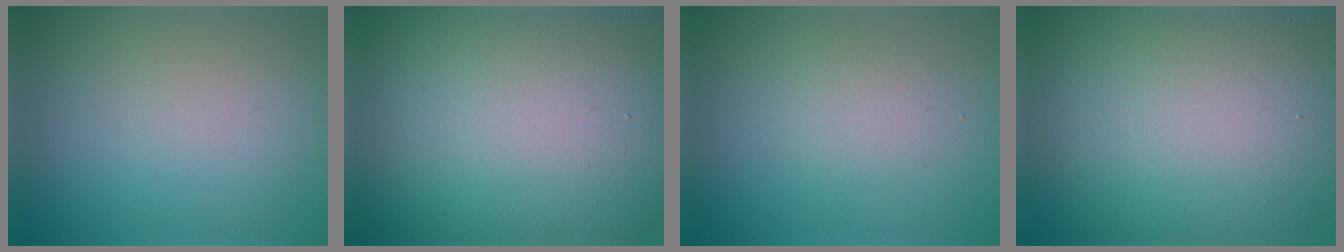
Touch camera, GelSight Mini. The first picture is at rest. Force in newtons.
{"total": 25.8, "press": 25.8, "slide": 1.0}
{"total": 1.5, "press": 1.5, "slide": 0.1}
{"total": 16.9, "press": 16.8, "slide": 1.0}